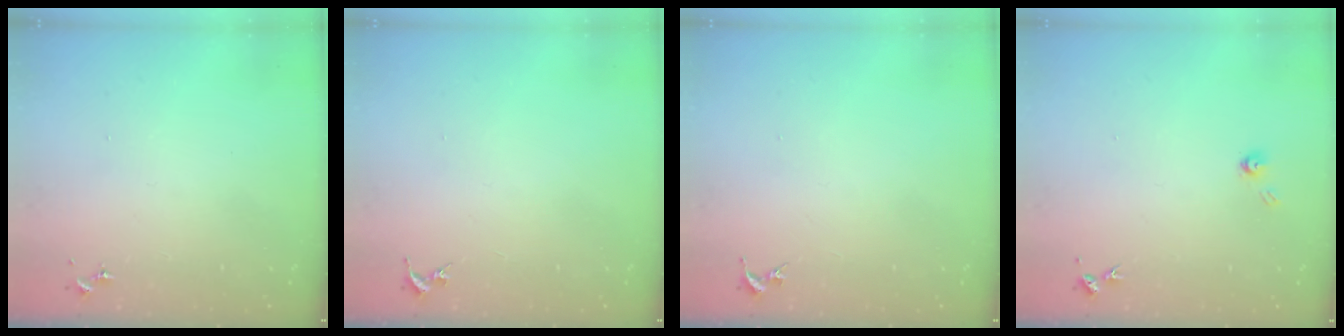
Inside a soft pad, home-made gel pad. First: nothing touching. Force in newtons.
{"total": 0.0}
{"total": 0.0}
{"total": 4.0, "press": 3.9, "slide": 0.4}